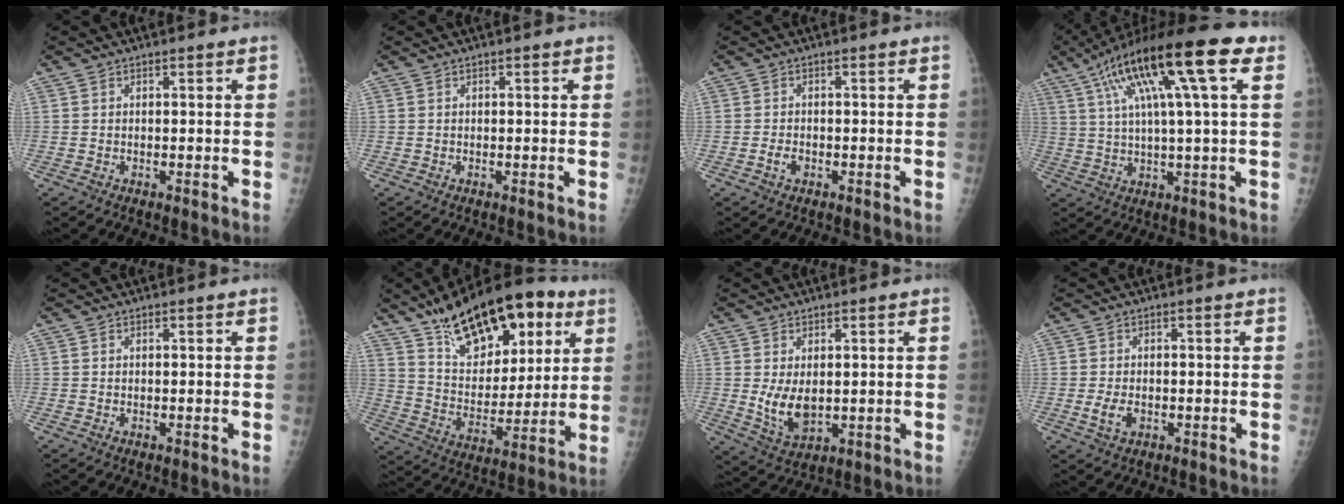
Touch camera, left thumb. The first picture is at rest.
{"total": 1.1, "force": [0.4, 0.5, 0.9], "torque": [-0.010, 0.003, 0.003]}
{"total": 1.9, "force": [-1.0, 1.2, 1.0], "torque": [-0.019, 0.008, -0.018]}
{"total": 20.7, "force": [8.4, 3.9, 18.5], "torque": [-0.319, 0.022, 0.132]}
{"total": 0.0}
{"total": 24.6, "force": [14.0, 12.2, 16.2], "torque": [-0.223, -0.032, 0.237]}
{"total": 6.6, "force": [0.1, 4.0, 5.3], "torque": [-0.082, -0.015, 0.017]}
{"total": 3.2, "force": [-1.1, 2.0, 2.3], "torque": [-0.044, 0.001, -0.016]}